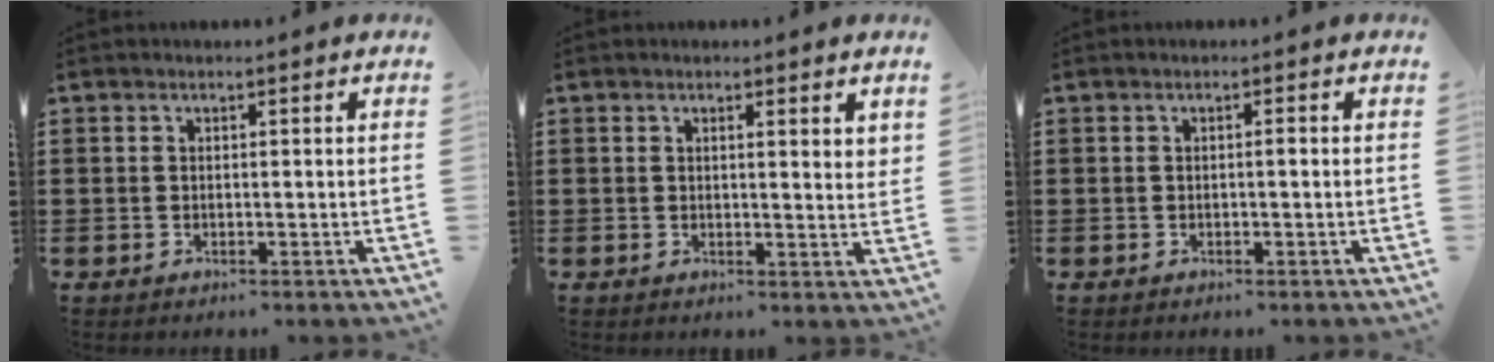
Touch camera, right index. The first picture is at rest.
{"total": 1.3, "force": [0.9, 0.1, 0.8], "torque": [-0.019, 0.002, 0.017]}
{"total": 0.6, "force": [-0.1, 0.1, 0.6], "torque": [-0.011, -0.003, -0.001]}